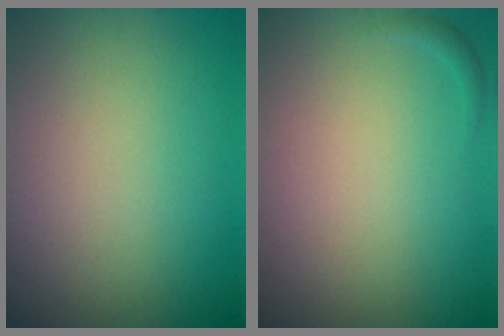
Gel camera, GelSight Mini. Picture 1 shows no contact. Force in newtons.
{"total": 0.6, "press": 0.6, "slide": 0.1}